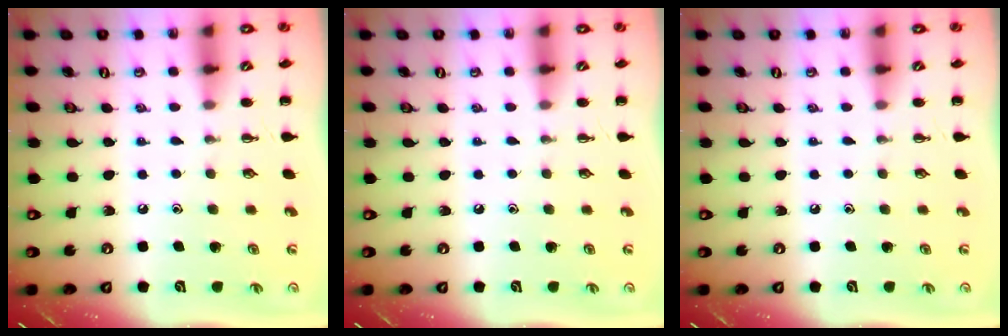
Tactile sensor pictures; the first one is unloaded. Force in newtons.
{"total": 0.0}
{"total": 0.0}